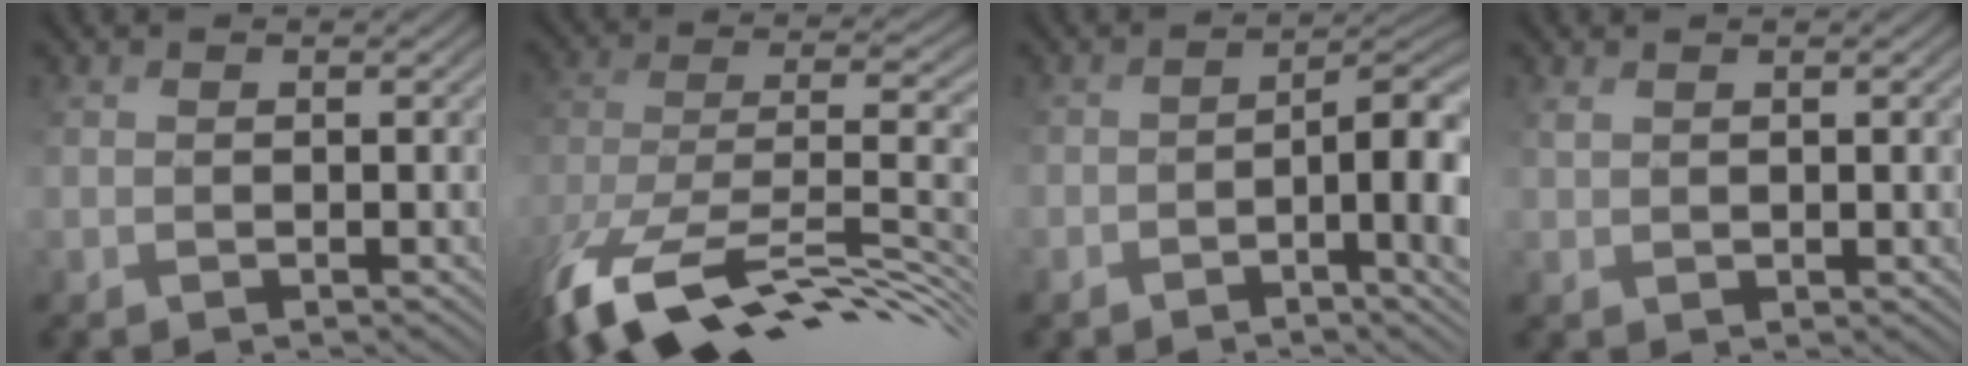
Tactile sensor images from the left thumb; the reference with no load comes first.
{"total": 13.9, "force": [-8.2, 6.1, 9.4], "torque": [-0.251, -0.017, -0.124]}
{"total": 8.3, "force": [-3.3, 2.3, 7.3], "torque": [-0.111, 0.000, -0.036]}
{"total": 1.0, "force": [0.9, 0.1, 0.5], "torque": [-0.017, 0.005, 0.024]}